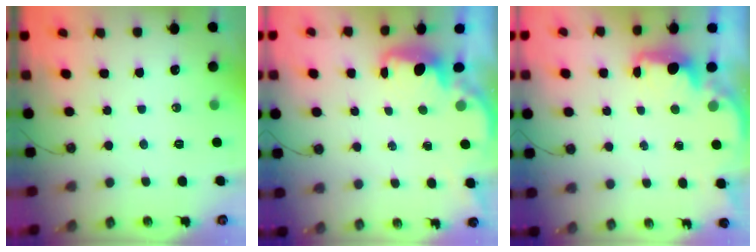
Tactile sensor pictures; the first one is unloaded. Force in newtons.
{"total": 1.6, "press": 1.4, "slide": 0.7}
{"total": 2.1, "press": 2.0, "slide": 0.6}